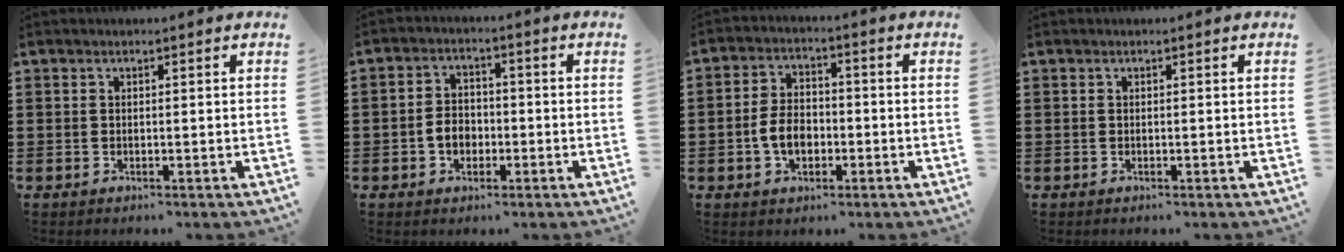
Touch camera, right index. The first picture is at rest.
{"total": 3.6, "force": [-1.1, 2.7, 2.3], "torque": [-0.046, 0.006, -0.021]}
{"total": 5.5, "force": [-1.5, 3.5, 4.0], "torque": [-0.096, 0.003, -0.032]}
{"total": 0.0}